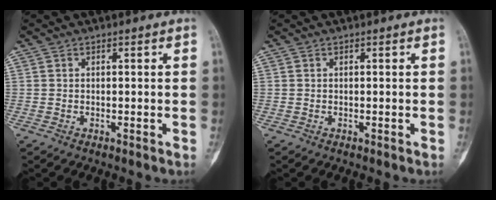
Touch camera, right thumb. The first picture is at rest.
{"total": 0.0}